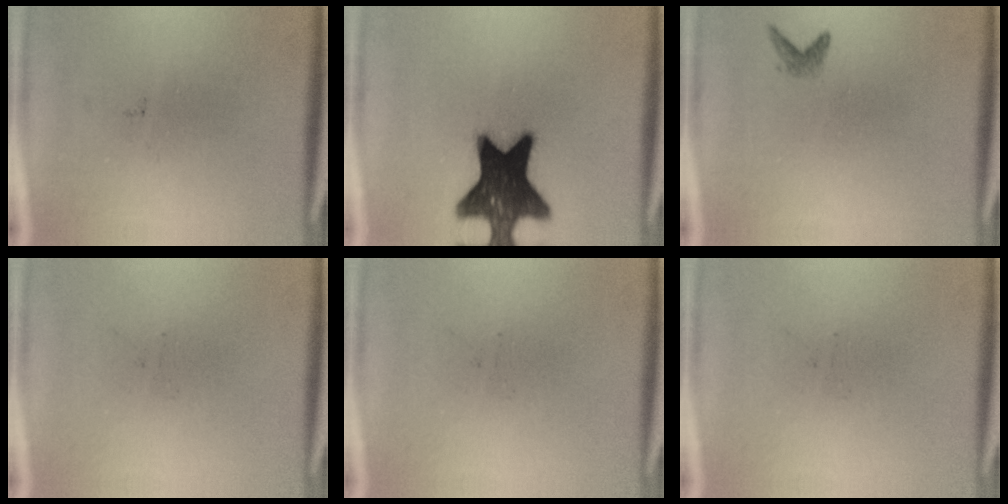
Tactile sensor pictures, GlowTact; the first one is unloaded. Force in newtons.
{"total": 17.8}
{"total": 0.9}
{"total": 0.0}
{"total": 0.0}
{"total": 0.0}